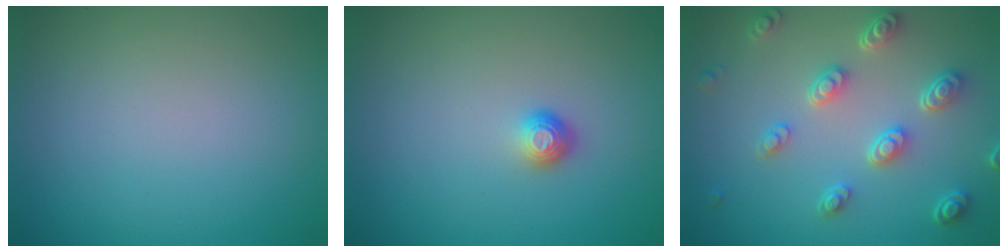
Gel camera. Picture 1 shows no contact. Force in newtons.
{"total": 1.2, "press": 1.0, "slide": 0.6}
{"total": 4.7, "press": 3.7, "slide": 2.9}